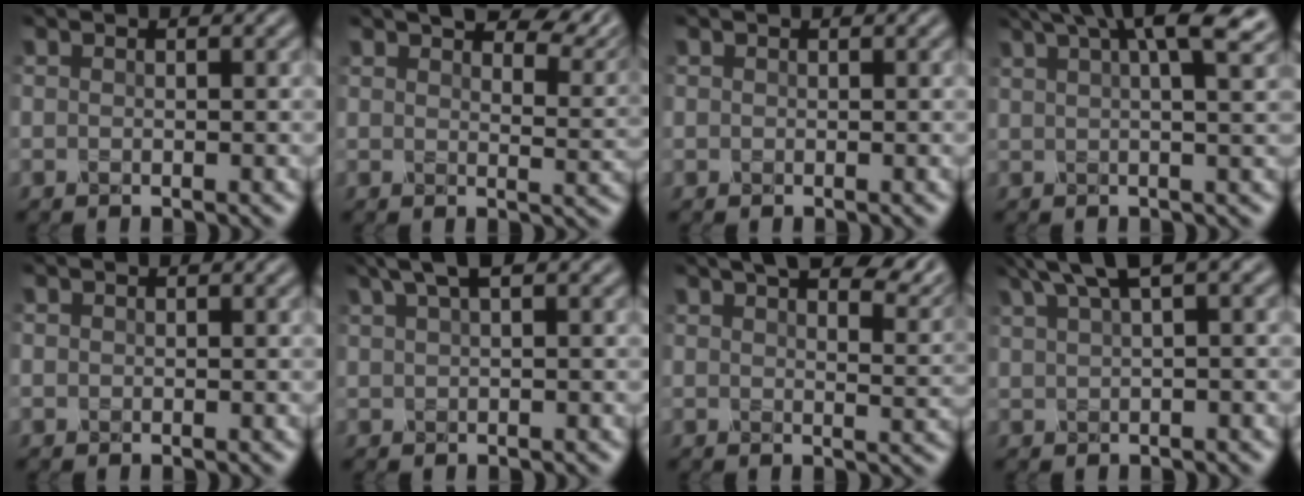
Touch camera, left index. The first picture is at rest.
{"total": 6.8, "force": [4.7, 2.3, 4.3], "torque": [-0.045, 0.020, 0.066]}
{"total": 0.8, "force": [0.0, -0.4, -0.8], "torque": [0.007, -0.002, 0.007]}
{"total": 8.2, "force": [4.6, 1.7, 6.5], "torque": [-0.057, 0.034, 0.047]}
{"total": 0.5, "force": [-0.1, -0.3, -0.4], "torque": [0.003, -0.002, 0.005]}
{"total": 2.0, "force": [1.4, 0.0, 1.5], "torque": [-0.026, 0.007, 0.031]}
{"total": 8.7, "force": [5.8, 2.7, 5.9], "torque": [-0.065, 0.033, 0.073]}
{"total": 4.4, "force": [2.8, 0.4, 3.4], "torque": [-0.040, 0.021, 0.053]}